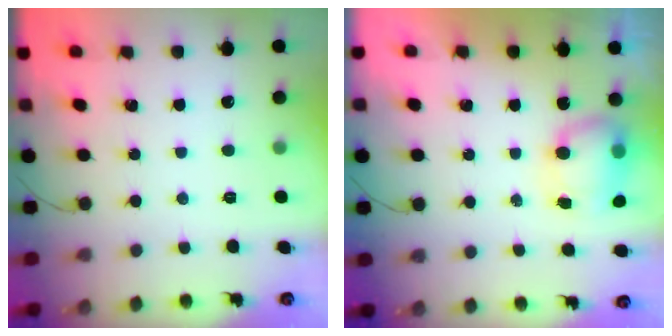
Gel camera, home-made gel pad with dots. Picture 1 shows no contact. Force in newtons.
{"total": 8.7, "press": 8.6, "slide": 1.7}